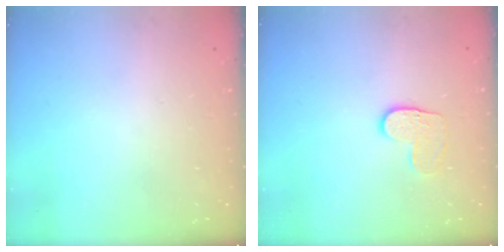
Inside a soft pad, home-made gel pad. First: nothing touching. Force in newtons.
{"total": 5.5, "press": 5.5, "slide": 0.4}